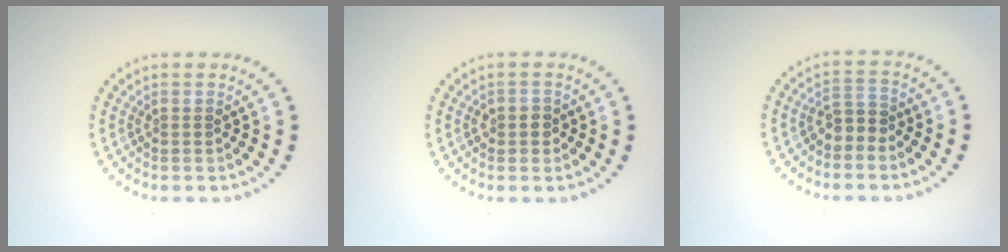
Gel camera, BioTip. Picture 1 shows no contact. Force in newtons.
{"total": 1.5, "press": 1.4, "slide": 0.6}
{"total": 1.8, "press": 1.6, "slide": 0.9}